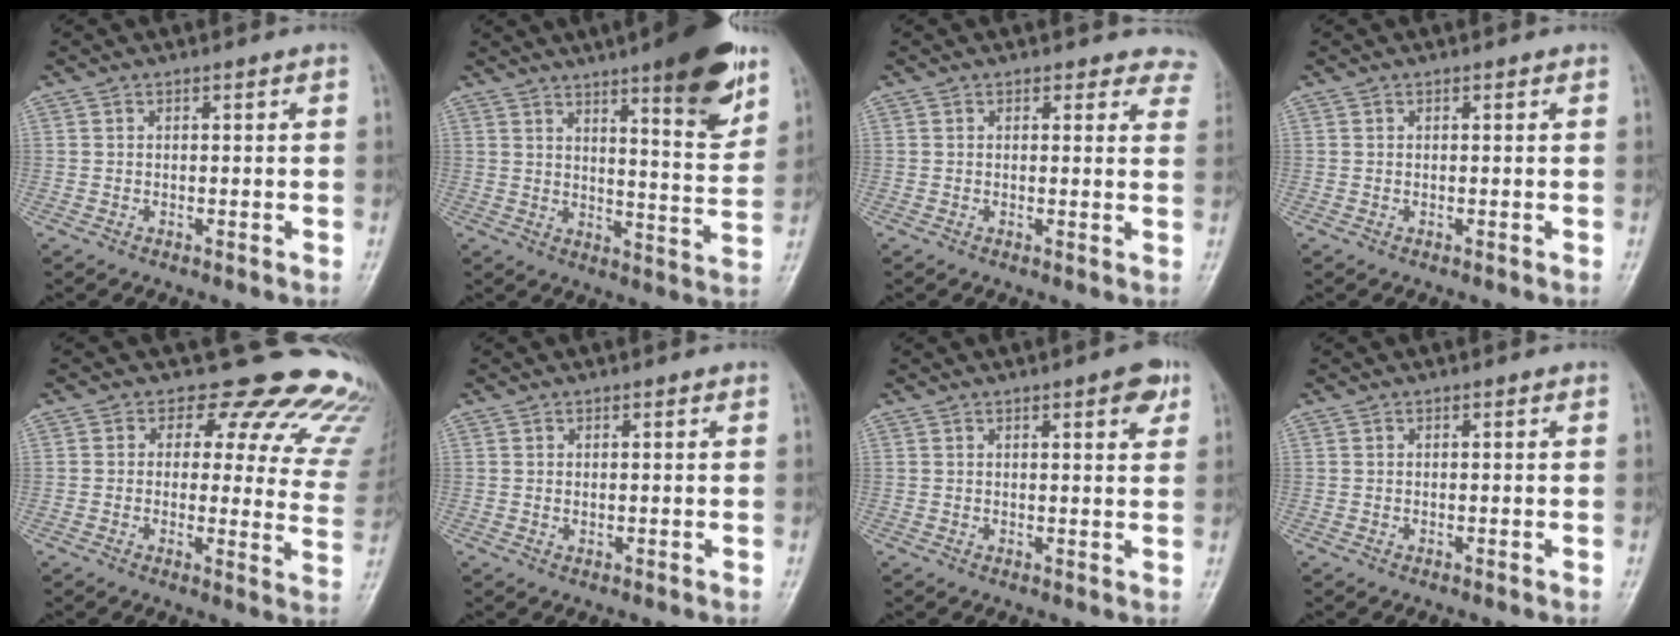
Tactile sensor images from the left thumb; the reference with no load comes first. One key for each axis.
{"total": 15.9, "fx": 9.5, "fy": 3.2, "fz": 12.4, "tx": -0.147, "ty": -0.054, "tz": 0.136}
{"total": 6.2, "fx": 5.5, "fy": 2.9, "fz": 0.4, "tx": 0.051, "ty": -0.019, "tz": 0.032}
{"total": 0.0}
{"total": 19.0, "fx": 15.2, "fy": 8.6, "fz": 7.4, "tx": -0.033, "ty": -0.095, "tz": 0.144}
{"total": 0.8, "fx": 0.4, "fy": 0.4, "fz": 0.5, "tx": -0.007, "ty": -0.003, "tz": 0.005}
{"total": 4.4, "fx": 2.3, "fy": 1.3, "fz": 3.5, "tx": -0.035, "ty": -0.008, "tz": 0.025}
{"total": 0.0}